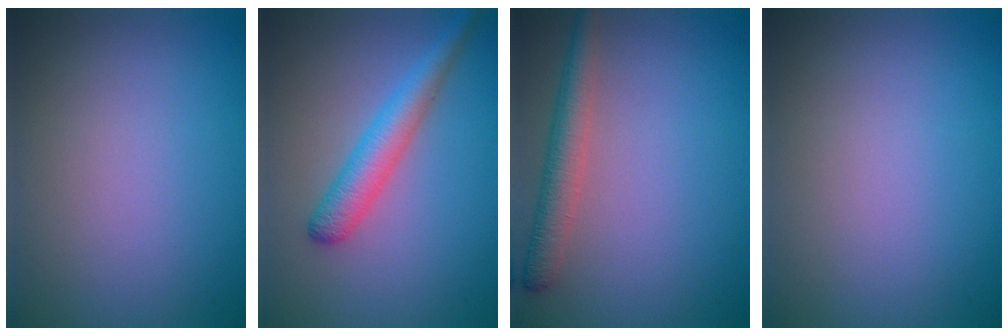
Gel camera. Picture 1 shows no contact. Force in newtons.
{"total": 3.5, "press": 3.5, "slide": 0.1}
{"total": 3.3, "press": 3.3, "slide": 0.1}
{"total": 0.0}